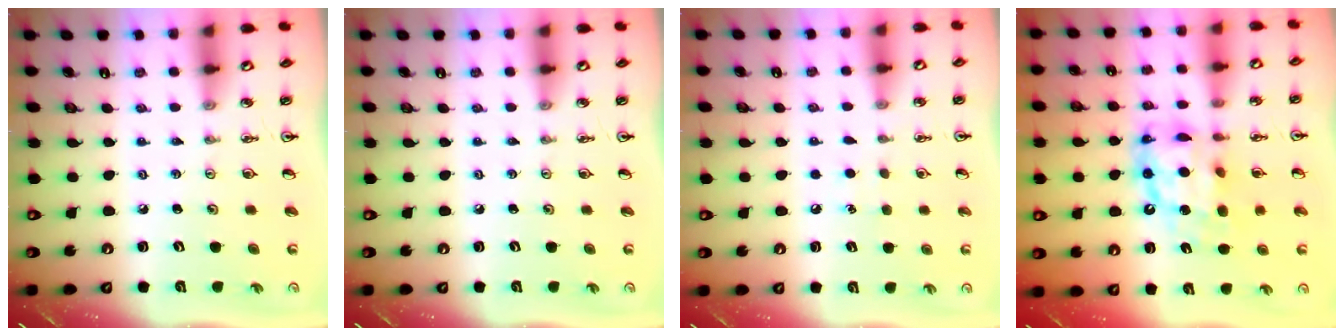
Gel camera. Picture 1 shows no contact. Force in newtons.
{"total": 0.0}
{"total": 5.5, "press": 5.4, "slide": 0.6}
{"total": 13.1, "press": 13.0, "slide": 1.1}